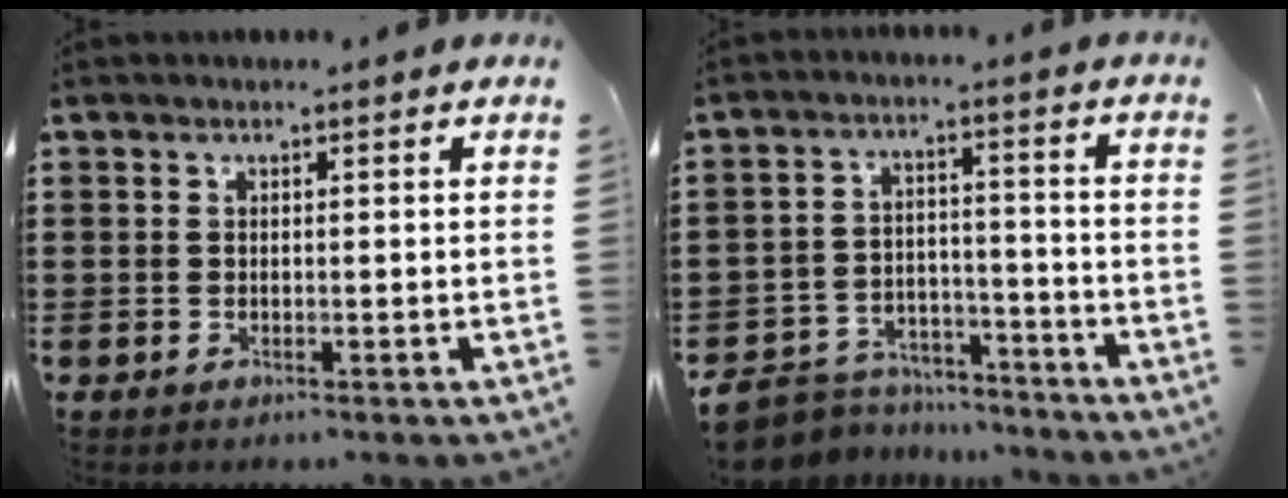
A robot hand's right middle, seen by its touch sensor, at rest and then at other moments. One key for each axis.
{"total": 7.3, "fx": -7.0, "fy": 1.7, "fz": 0.7, "tx": -0.025, "ty": 0.013, "tz": -0.142}